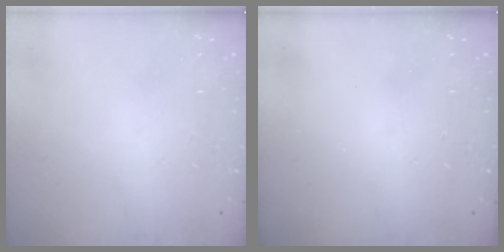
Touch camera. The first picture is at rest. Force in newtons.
{"total": 0.0}